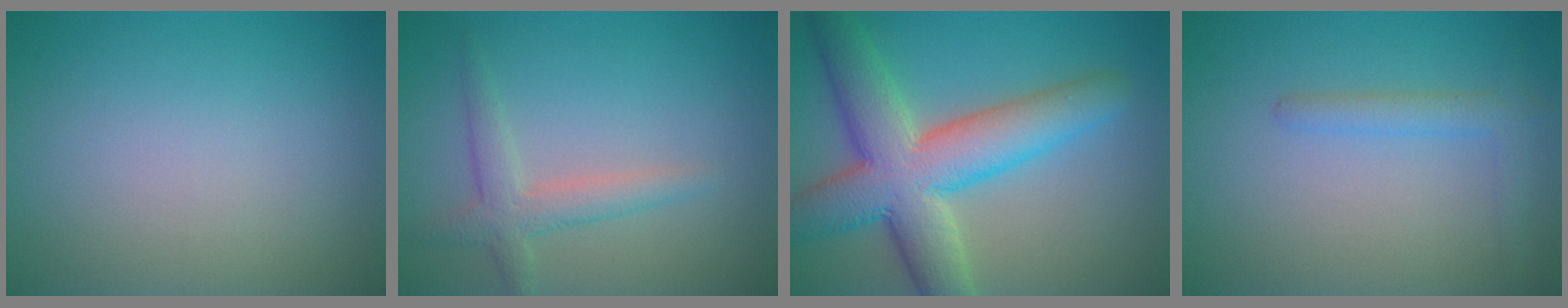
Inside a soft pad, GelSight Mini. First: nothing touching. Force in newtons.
{"total": 2.7, "press": 2.7, "slide": 0.1}
{"total": 9.7, "press": 9.7, "slide": 0.2}
{"total": 2.0, "press": 2.0, "slide": 0.2}